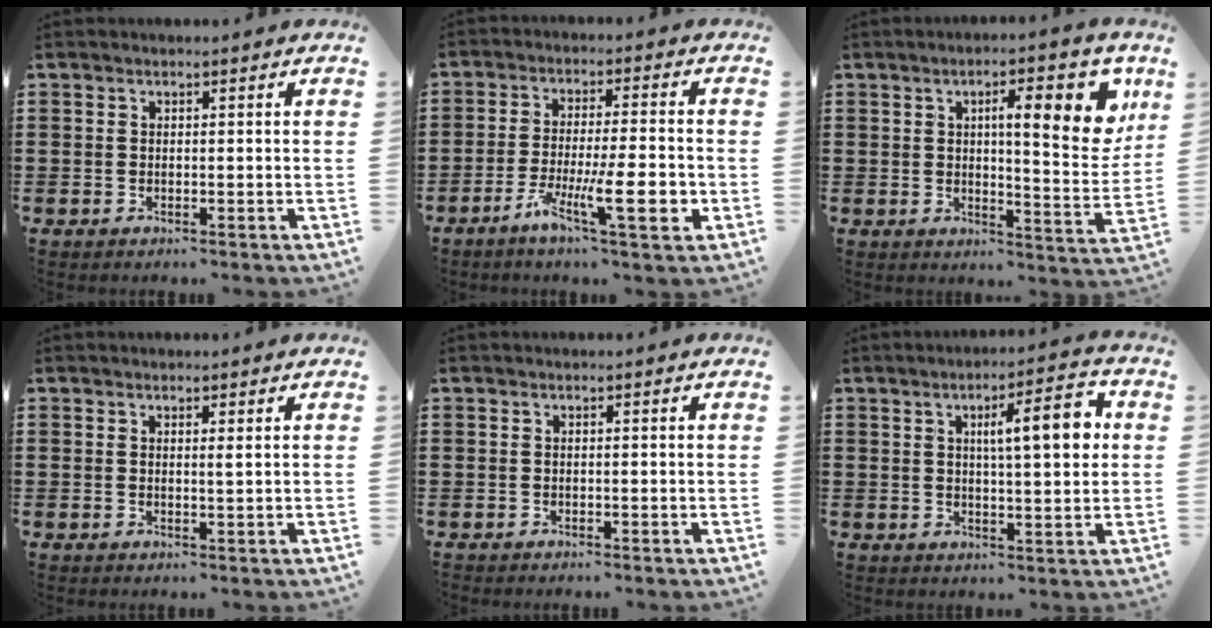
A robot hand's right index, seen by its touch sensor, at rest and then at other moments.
{"total": 11.3, "force": [-4.0, 2.1, 10.4], "torque": [-0.180, -0.001, -0.068]}
{"total": 10.6, "force": [3.9, 2.6, 9.5], "torque": [-0.140, -0.015, 0.054]}
{"total": 1.0, "force": [0.5, 0.0, 0.8], "torque": [-0.010, -0.005, 0.007]}
{"total": 0.0}
{"total": 8.4, "force": [2.1, 1.7, 7.9], "torque": [-0.130, -0.004, 0.027]}